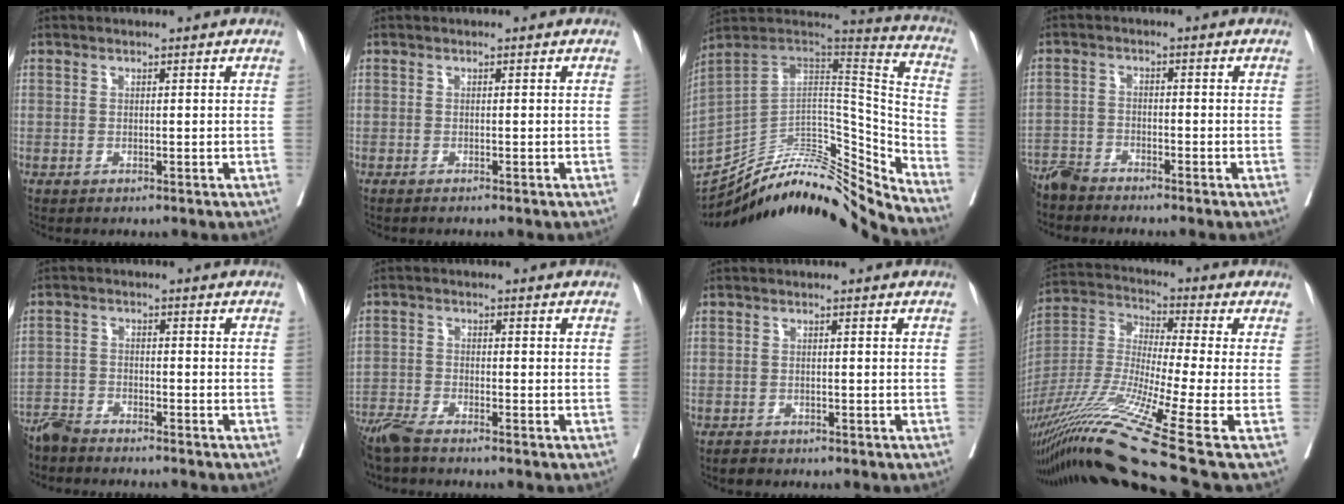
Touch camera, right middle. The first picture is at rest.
{"total": 1.6, "force": [-1.4, -0.1, 0.8], "torque": [-0.010, 0.000, -0.017]}
{"total": 27.5, "force": [-25.5, 2.4, 10.0], "torque": [-0.147, 0.013, -0.397]}
{"total": 4.3, "force": [-4.3, 0.3, 0.6], "torque": [-0.002, -0.015, -0.085]}
{"total": 7.6, "force": [-7.2, 0.8, 2.2], "torque": [-0.030, -0.012, -0.122]}
{"total": 5.9, "force": [-5.2, 0.4, 2.7], "torque": [-0.052, -0.016, -0.101]}
{"total": 1.5, "force": [-1.3, 0.7, 0.3], "torque": [-0.010, -0.001, -0.022]}
{"total": 21.7, "force": [-14.6, -1.7, 15.9], "torque": [-0.330, -0.038, -0.275]}